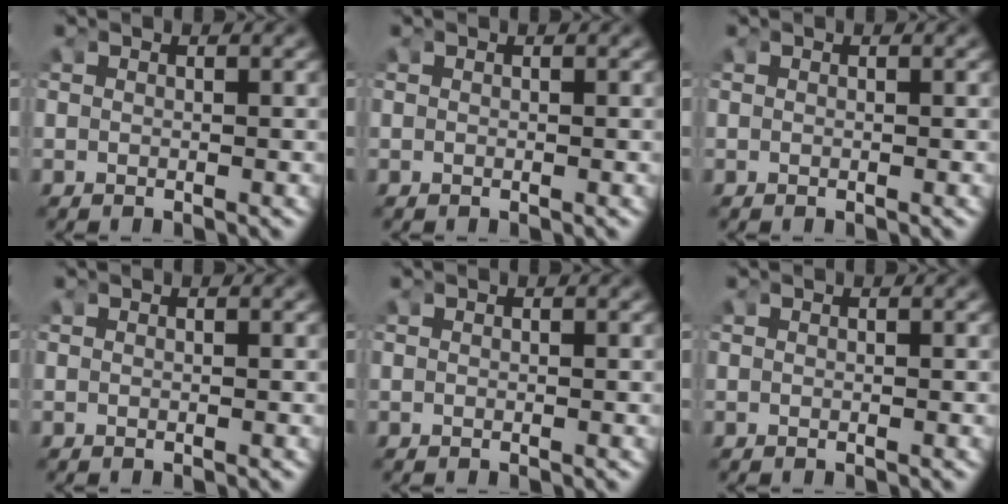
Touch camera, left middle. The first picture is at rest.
{"total": 0.0}
{"total": 0.0}
{"total": 0.0}
{"total": 0.0}
{"total": 0.0}